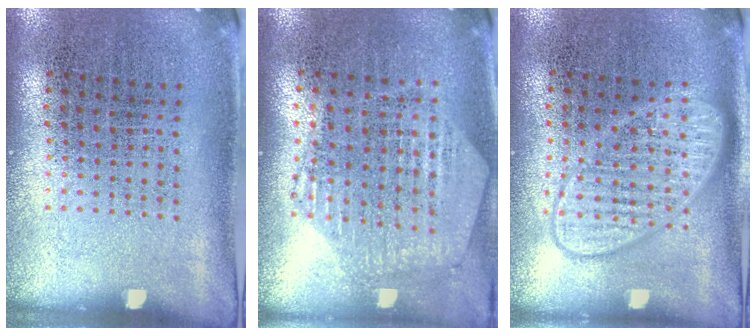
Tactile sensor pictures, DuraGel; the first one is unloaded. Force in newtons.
{"total": 1.1, "press": 1.1, "slide": 0.3}
{"total": 3.0, "press": 2.9, "slide": 0.5}